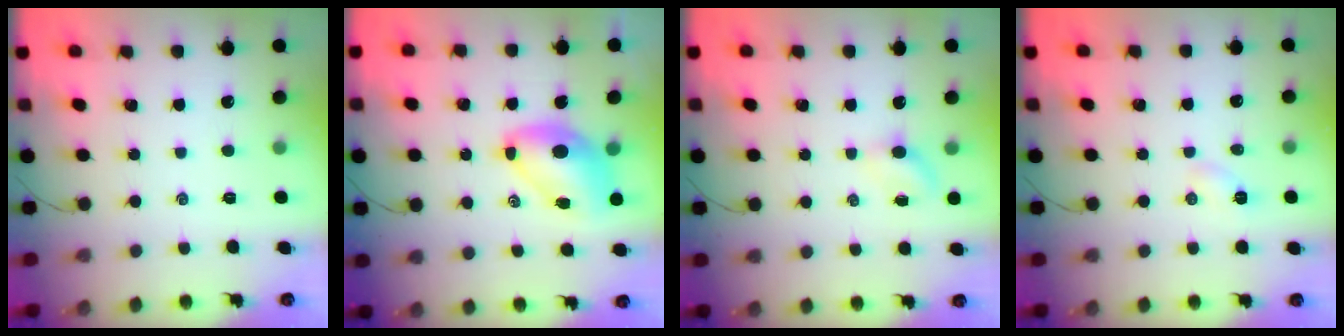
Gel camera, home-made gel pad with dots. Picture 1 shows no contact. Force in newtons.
{"total": 8.3, "press": 8.0, "slide": 2.1}
{"total": 2.8, "press": 2.7, "slide": 0.9}
{"total": 3.2, "press": 3.0, "slide": 0.9}